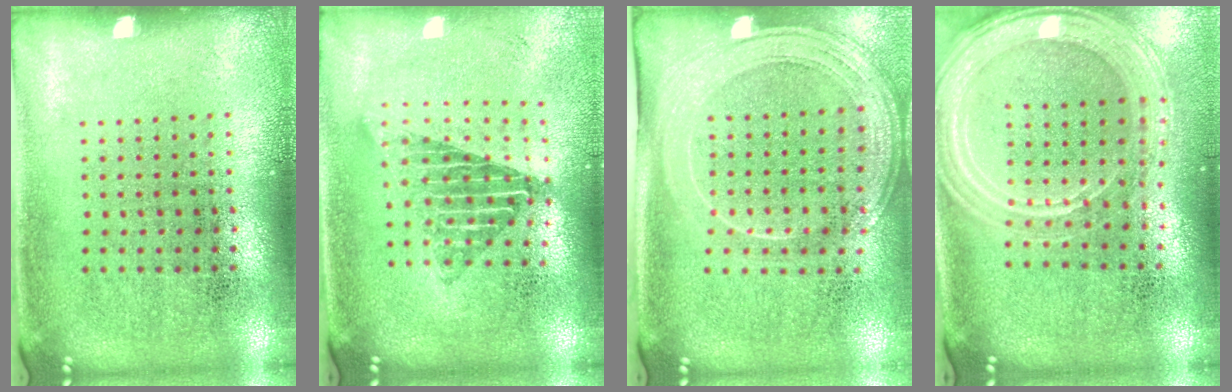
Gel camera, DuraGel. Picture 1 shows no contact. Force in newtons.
{"total": 1.6, "press": 1.3, "slide": 0.9}
{"total": 2.0, "press": 1.8, "slide": 1.0}
{"total": 2.1, "press": 1.9, "slide": 0.9}